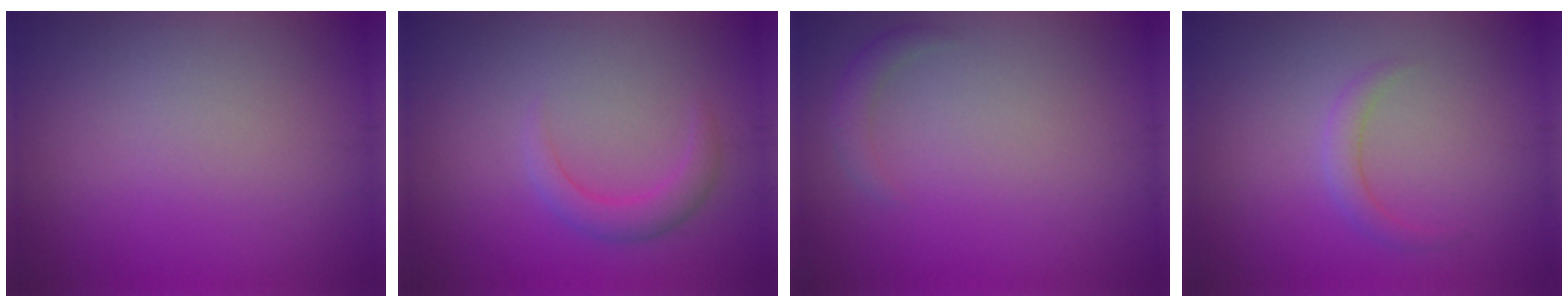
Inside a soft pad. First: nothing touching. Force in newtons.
{"total": 2.0, "press": 2.0, "slide": 0.1}
{"total": 1.3, "press": 1.2, "slide": 0.1}
{"total": 1.4, "press": 1.4, "slide": 0.1}